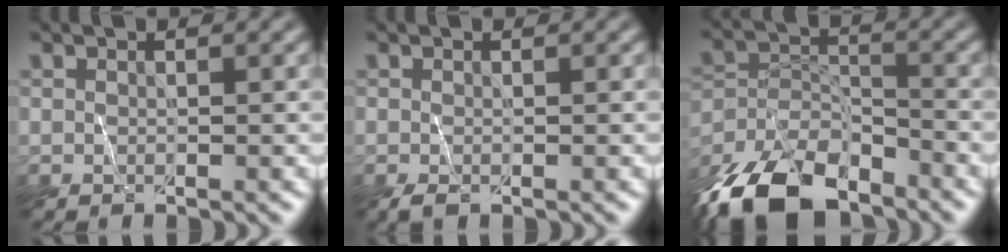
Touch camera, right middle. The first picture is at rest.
{"total": 1.0, "force": [-0.7, 0.5, 0.5], "torque": [-0.012, -0.005, -0.012]}
{"total": 9.8, "force": [-8.7, 3.6, 2.9], "torque": [-0.066, -0.012, -0.164]}